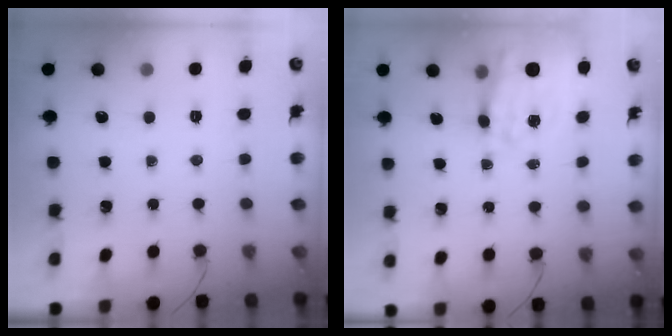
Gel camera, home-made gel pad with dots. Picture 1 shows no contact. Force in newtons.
{"total": 17.1, "press": 16.8, "slide": 3.5}